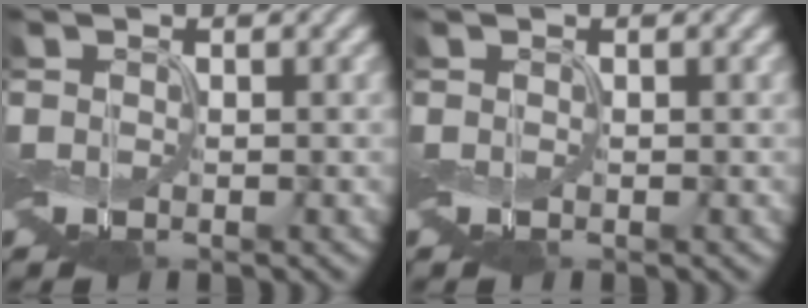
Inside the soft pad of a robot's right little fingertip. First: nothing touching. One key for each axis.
{"total": 0.0}